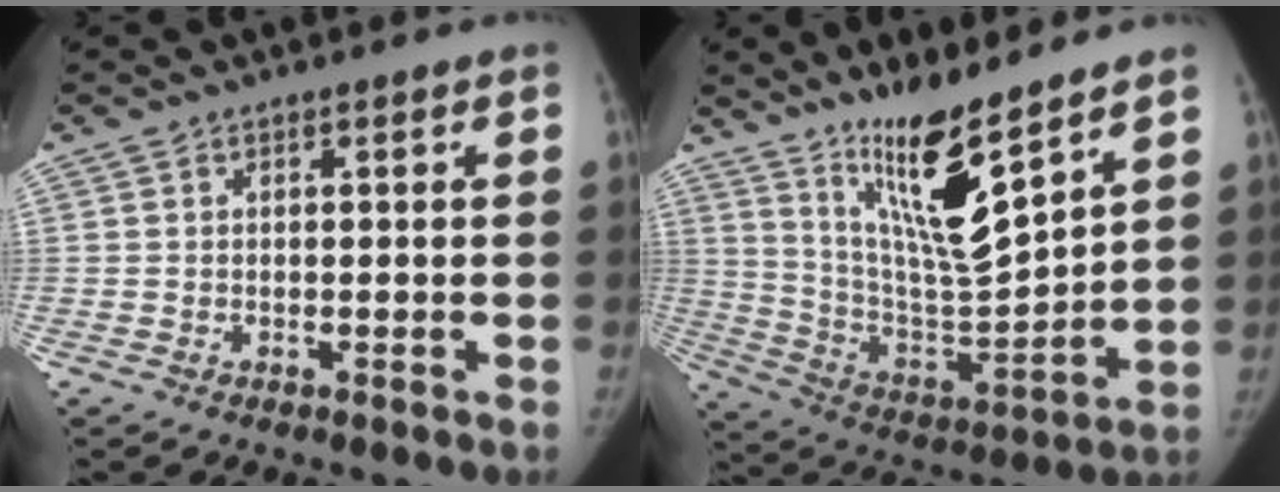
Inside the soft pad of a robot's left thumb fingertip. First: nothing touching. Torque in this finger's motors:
{"motor_torque": [0.12, 0.35, 1.36, -1.41, 0.41]}